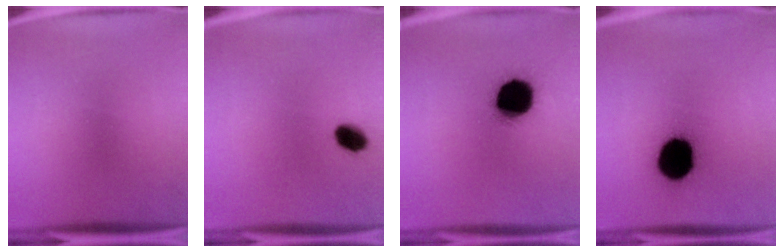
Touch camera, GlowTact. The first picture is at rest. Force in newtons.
{"total": 4.9}
{"total": 17.8}
{"total": 17.5}